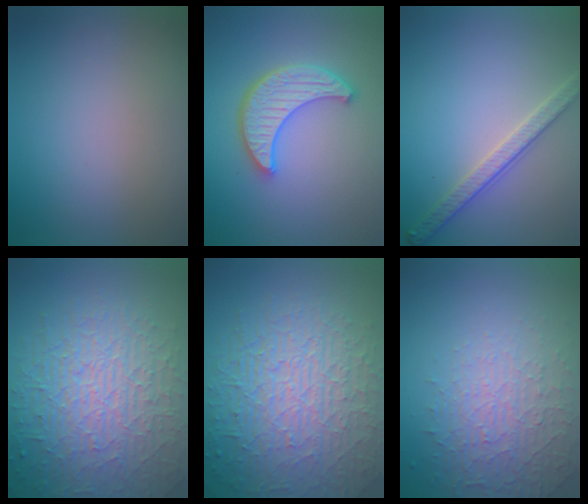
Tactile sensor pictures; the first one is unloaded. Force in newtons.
{"total": 4.6, "press": 4.0, "slide": 2.4}
{"total": 2.8, "press": 2.8, "slide": 0.7}
{"total": 10.3, "press": 6.8, "slide": 7.7}
{"total": 10.2, "press": 6.7, "slide": 7.8}
{"total": 4.6, "press": 3.2, "slide": 3.3}